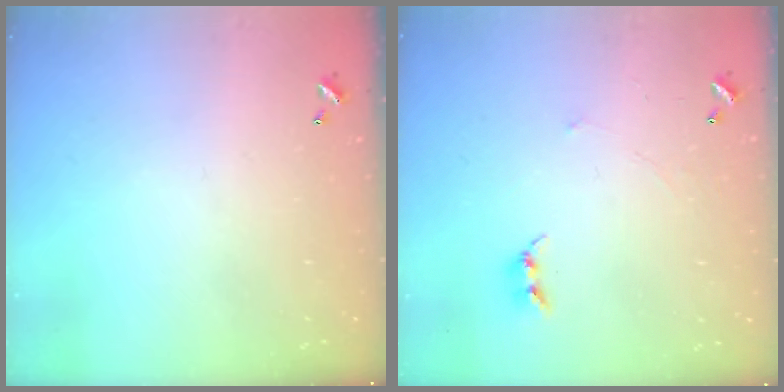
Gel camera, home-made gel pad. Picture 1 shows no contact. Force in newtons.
{"total": 2.7, "press": 2.7, "slide": 0.3}